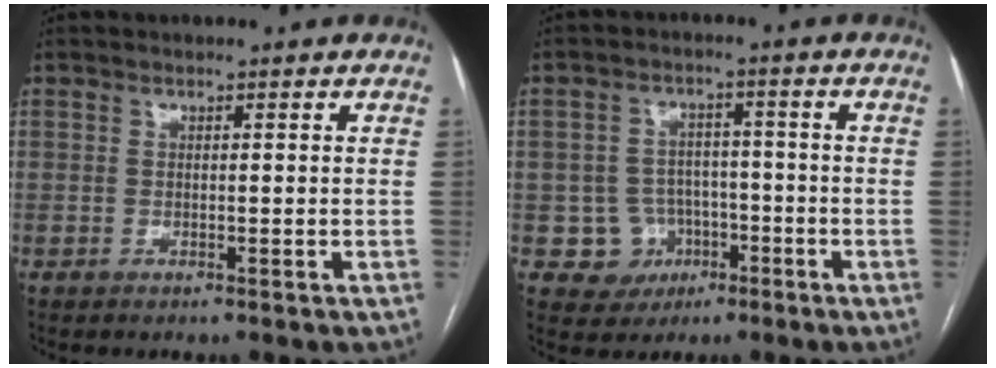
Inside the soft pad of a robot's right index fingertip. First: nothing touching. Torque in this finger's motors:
{"motor_torque": [-0.43, -0.08, -0.88, -0.21]}